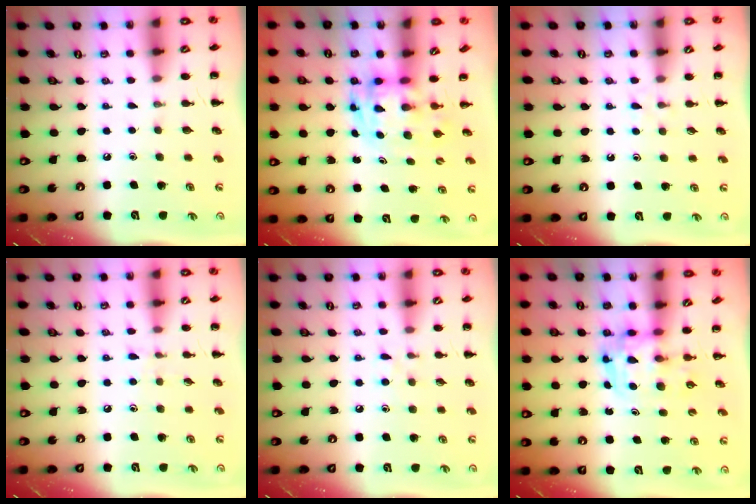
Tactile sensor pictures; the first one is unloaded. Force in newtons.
{"total": 3.5, "press": 3.4, "slide": 0.7}
{"total": 2.9, "press": 2.6, "slide": 1.3}
{"total": 6.0, "press": 5.5, "slide": 2.3}
{"total": 6.7, "press": 6.2, "slide": 2.5}
{"total": 3.6, "press": 3.5, "slide": 0.6}